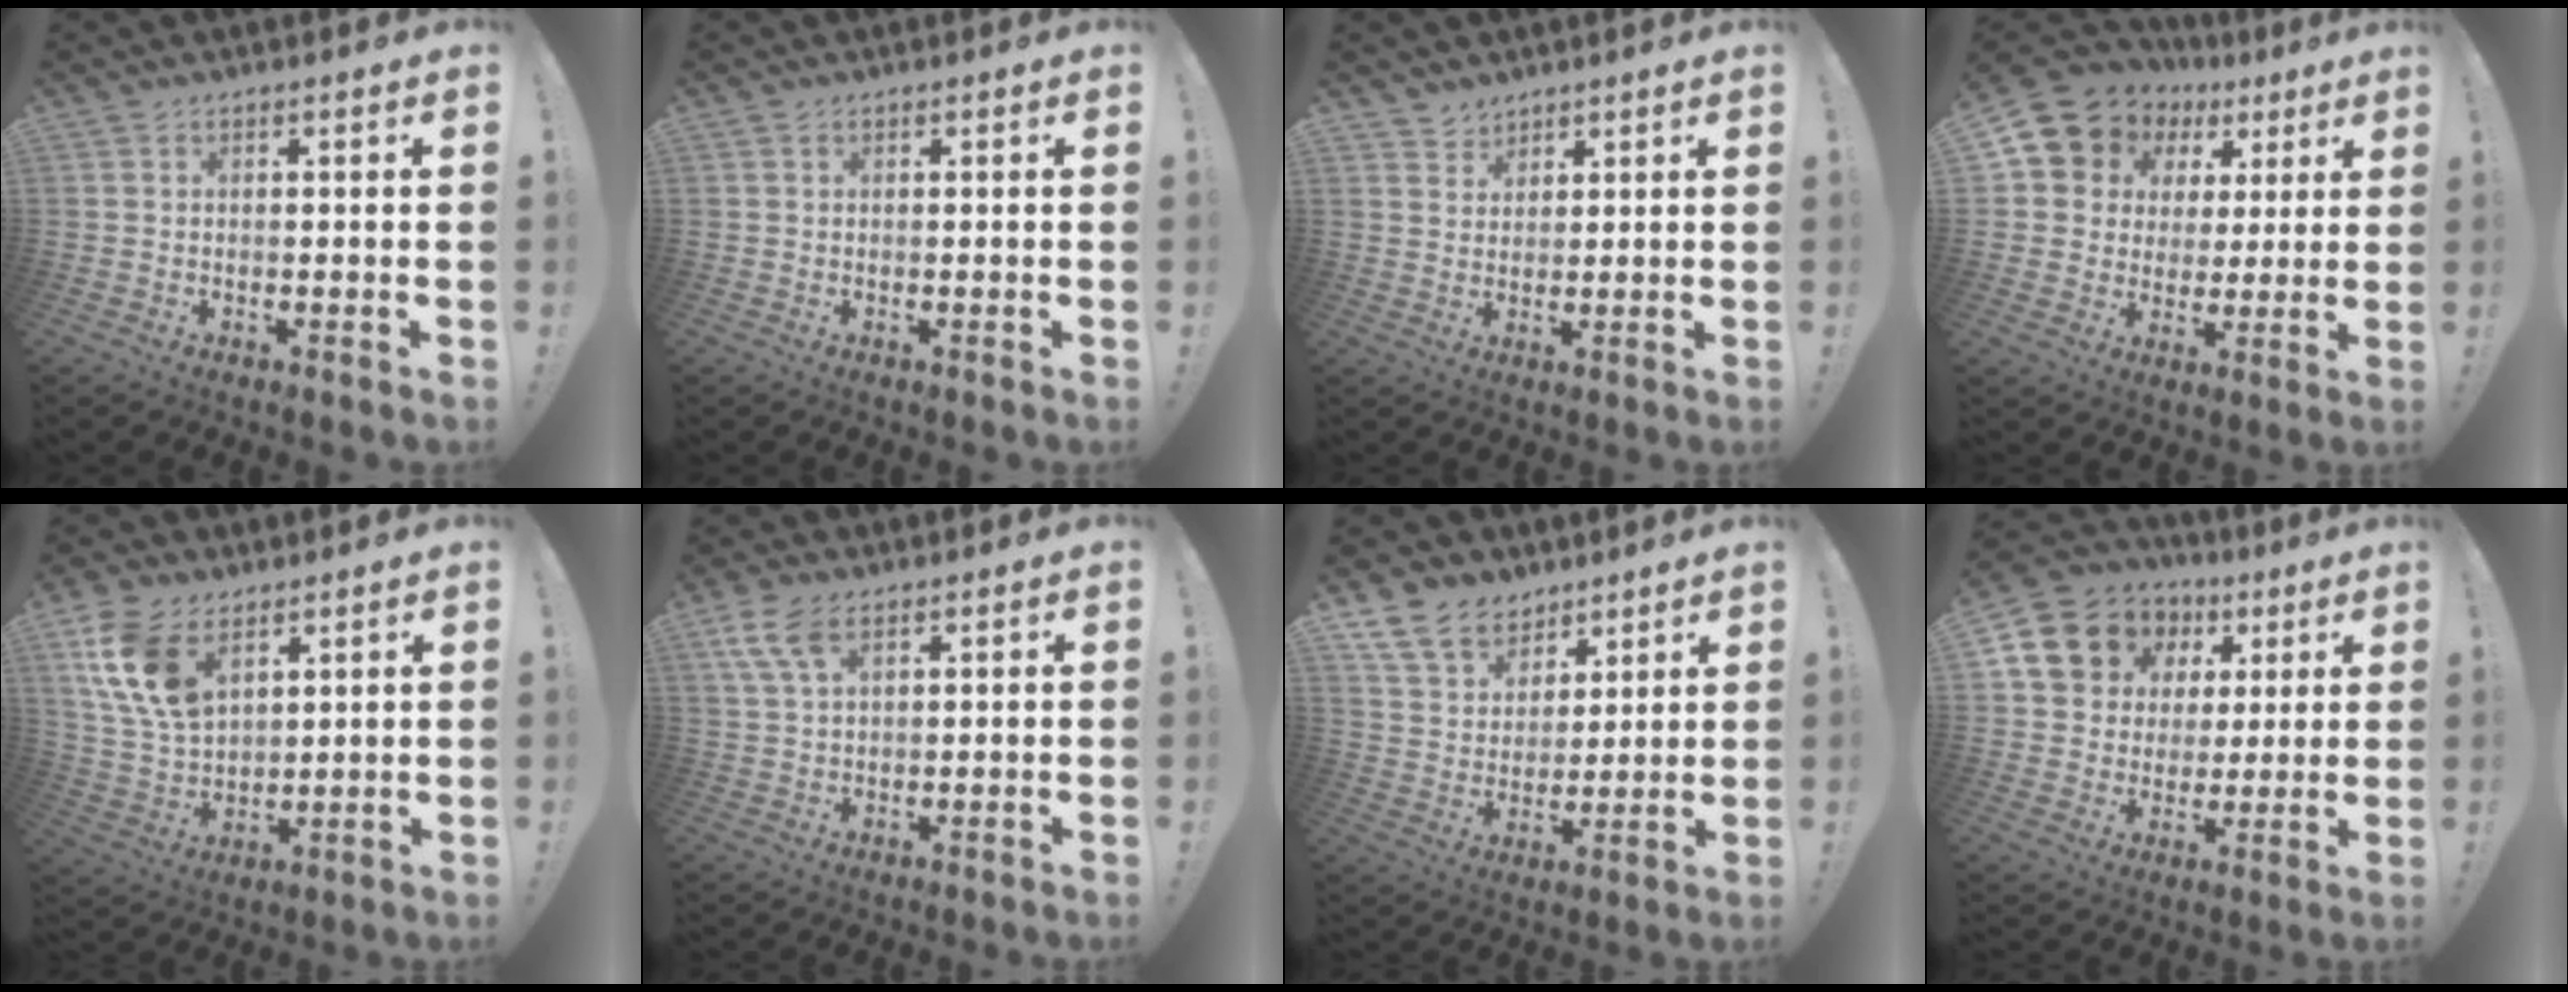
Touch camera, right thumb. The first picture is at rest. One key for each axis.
{"total": 0.0}
{"total": 3.6, "fx": 3.0, "fy": 2.1, "fz": -0.1, "tx": 0.010, "ty": -0.025, "tz": 0.055}
{"total": 10.1, "fx": 5.3, "fy": 8.2, "fz": 2.6, "tx": -0.051, "ty": -0.035, "tz": 0.106}
{"total": 15.0, "fx": 7.7, "fy": 9.0, "fz": 9.2, "tx": -0.189, "ty": -0.033, "tz": 0.147}
{"total": 7.7, "fx": 4.0, "fy": 3.6, "fz": 5.4, "tx": -0.112, "ty": -0.007, "tz": 0.078}
{"total": 13.2, "fx": 9.6, "fy": 8.3, "fz": 3.6, "tx": -0.070, "ty": -0.069, "tz": 0.186}
{"total": 14.7, "fx": 6.2, "fy": 12.1, "fz": 5.5, "tx": -0.087, "ty": -0.028, "tz": 0.138}